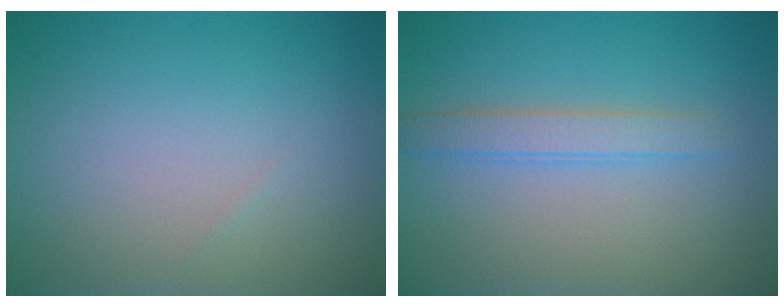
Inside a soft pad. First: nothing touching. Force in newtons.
{"total": 2.0, "press": 2.0, "slide": 0.1}